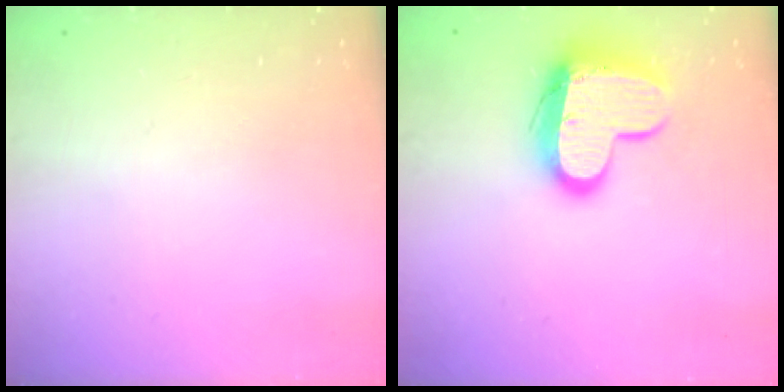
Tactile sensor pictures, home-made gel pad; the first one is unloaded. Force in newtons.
{"total": 13.5, "press": 13.5, "slide": 1.2}